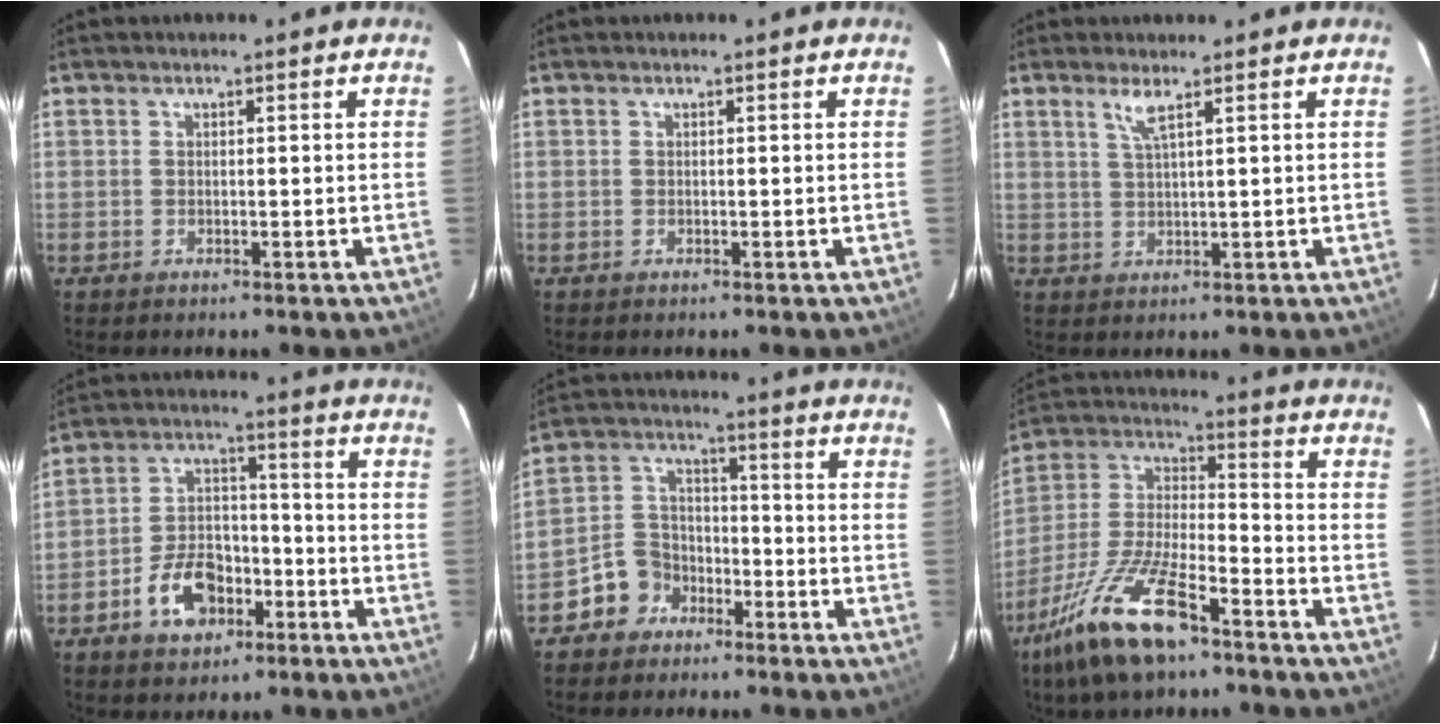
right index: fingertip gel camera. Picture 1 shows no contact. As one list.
[{"total": 0.0}, {"total": 2.6, "force": [1.6, -0.4, 2.1], "torque": [-0.044, -0.004, 0.033]}, {"total": 10.2, "force": [-5.4, 6.4, 5.9], "torque": [-0.118, 0.023, -0.084]}, {"total": 7.8, "force": [-5.0, 5.8, 1.3], "torque": [-0.034, 0.036, -0.093]}, {"total": 17.3, "force": [-11.2, 5.2, 12.1], "torque": [-0.263, -0.015, -0.216]}]